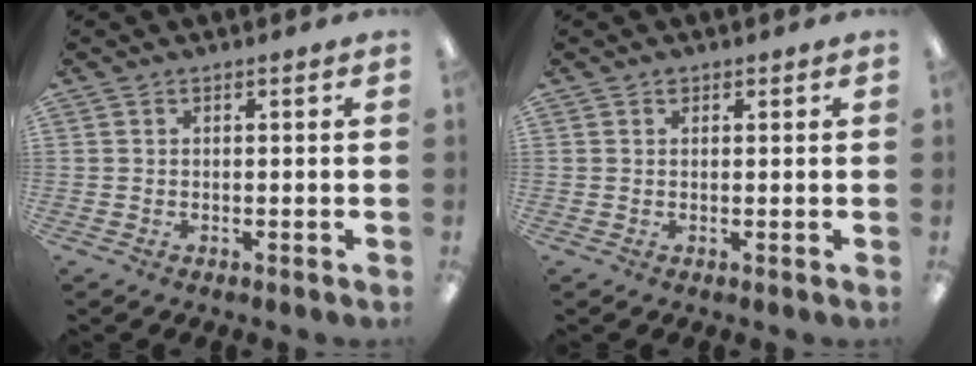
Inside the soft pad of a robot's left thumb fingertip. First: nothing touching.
{"total": 0.8, "force": [0.5, 0.6, 0.3], "torque": [-0.007, 0.003, 0.009]}